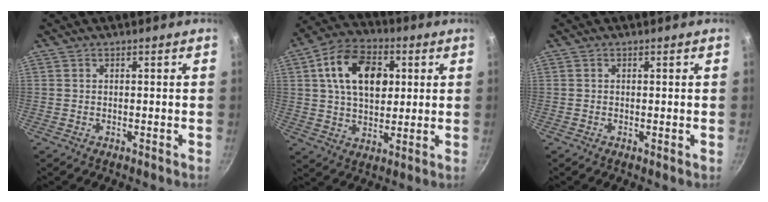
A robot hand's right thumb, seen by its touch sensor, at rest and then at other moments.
{"total": 15.7, "force": [3.9, 10.3, 11.2], "torque": [-0.160, 0.006, 0.056]}
{"total": 0.0}